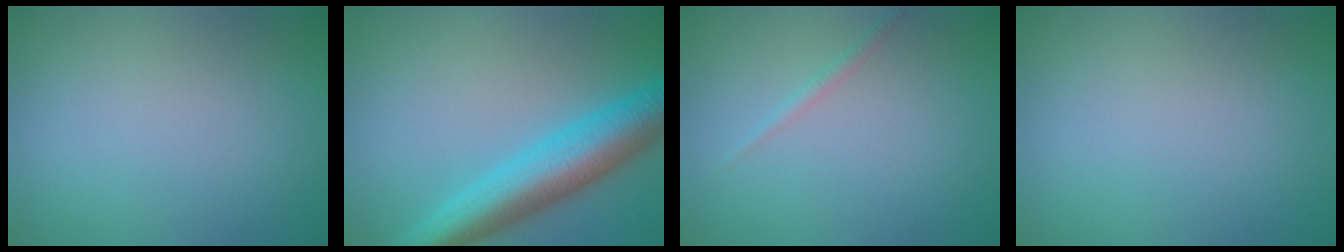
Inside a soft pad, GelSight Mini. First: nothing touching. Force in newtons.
{"total": 7.6, "press": 7.6, "slide": 0.2}
{"total": 0.8, "press": 0.8, "slide": 0.1}
{"total": 0.0}